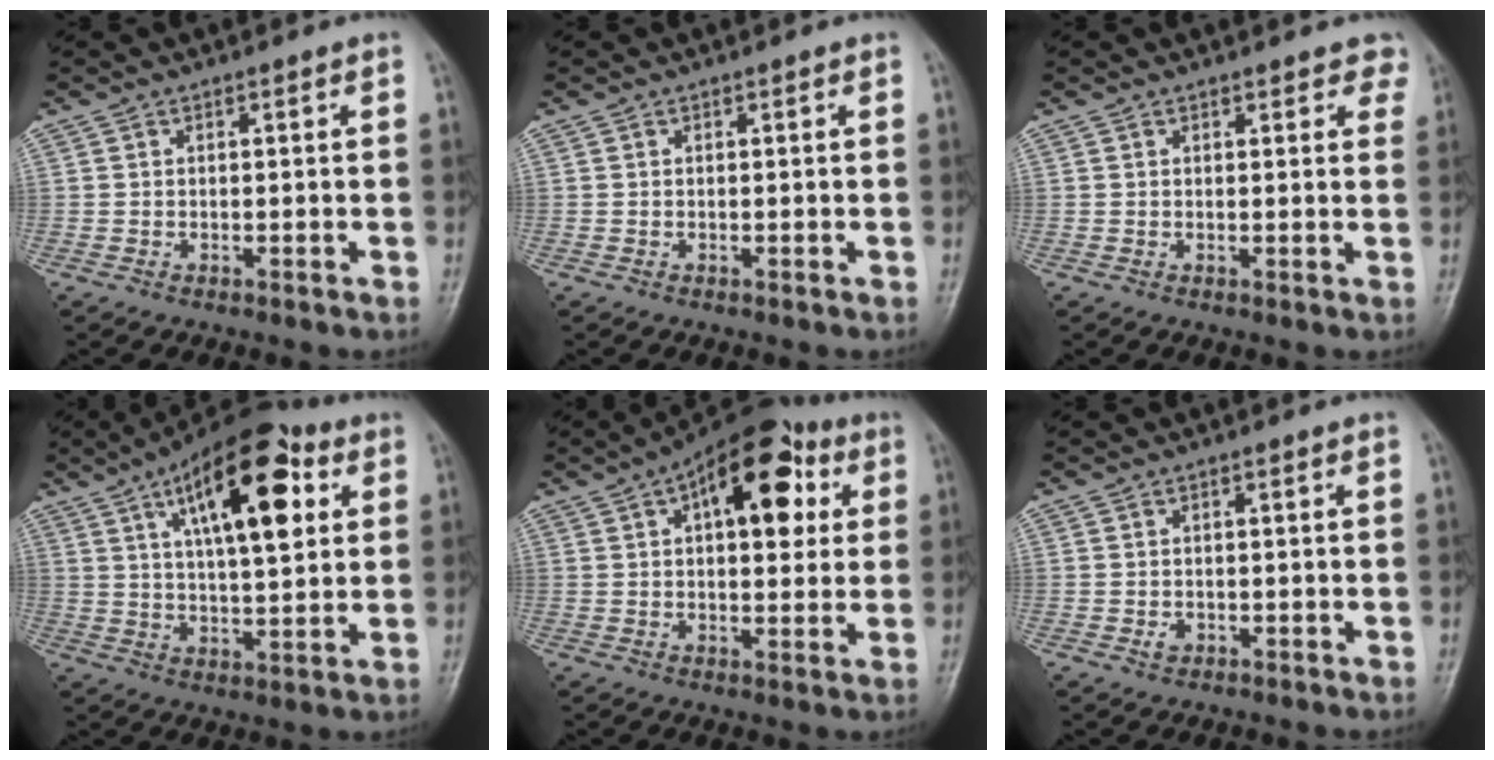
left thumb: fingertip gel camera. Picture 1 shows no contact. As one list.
[{"total": 0.0}, {"total": 3.4, "force": [2.7, 1.5, 1.5], "torque": [0.012, -0.007, 0.021]}, {"total": 18.5, "force": [7.0, 7.4, 15.4], "torque": [-0.214, -0.007, 0.105]}, {"total": 14.7, "force": [5.0, 7.5, 11.6], "torque": [-0.119, 0.010, 0.063]}, {"total": 1.4, "force": [-0.4, 1.1, 0.8], "torque": [-0.007, 0.003, -0.006]}]